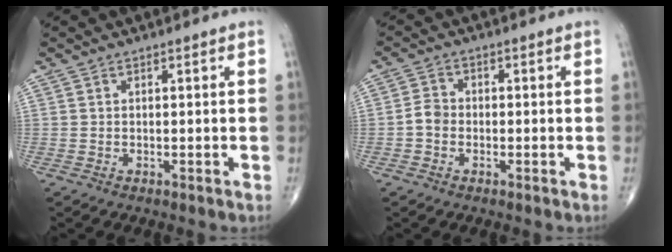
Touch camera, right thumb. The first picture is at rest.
{"total": 3.1, "force": [-1.0, 2.5, 1.5], "torque": [-0.020, 0.009, -0.026]}